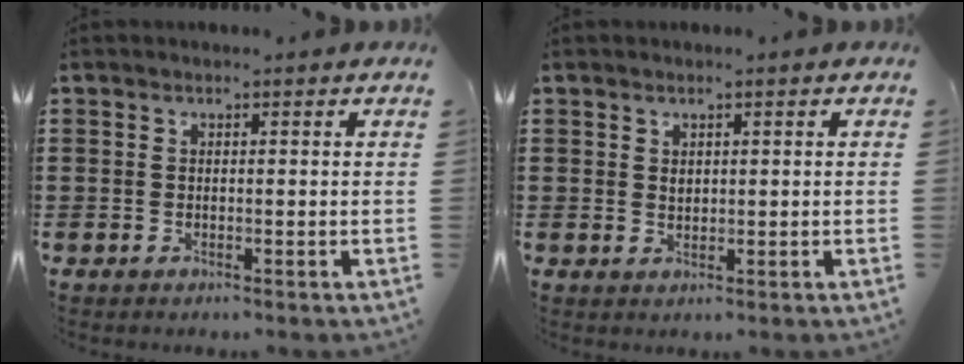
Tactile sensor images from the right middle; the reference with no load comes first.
{"total": 1.3, "force": [0.7, 0.9, 0.6], "torque": [-0.006, 0.000, 0.010]}